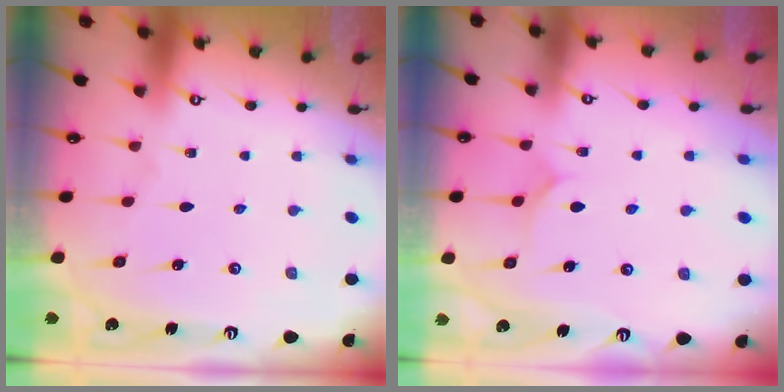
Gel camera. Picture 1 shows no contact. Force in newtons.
{"total": 6.3, "press": 6.2, "slide": 0.6}